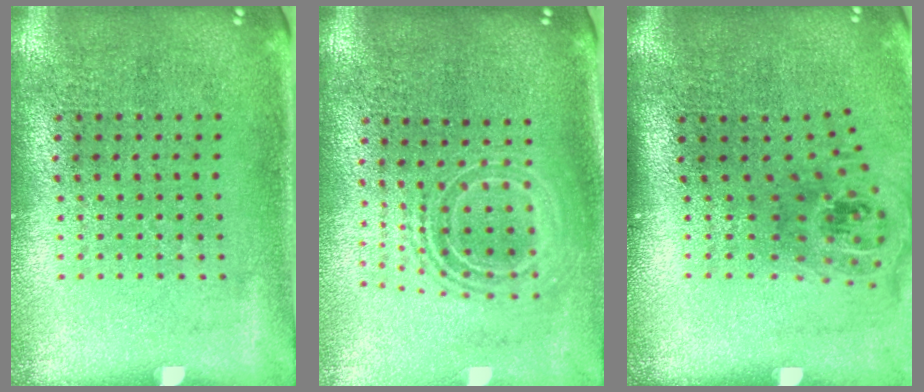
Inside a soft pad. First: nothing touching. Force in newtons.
{"total": 1.9, "press": 1.5, "slide": 1.2}
{"total": 1.5, "press": 1.1, "slide": 1.0}